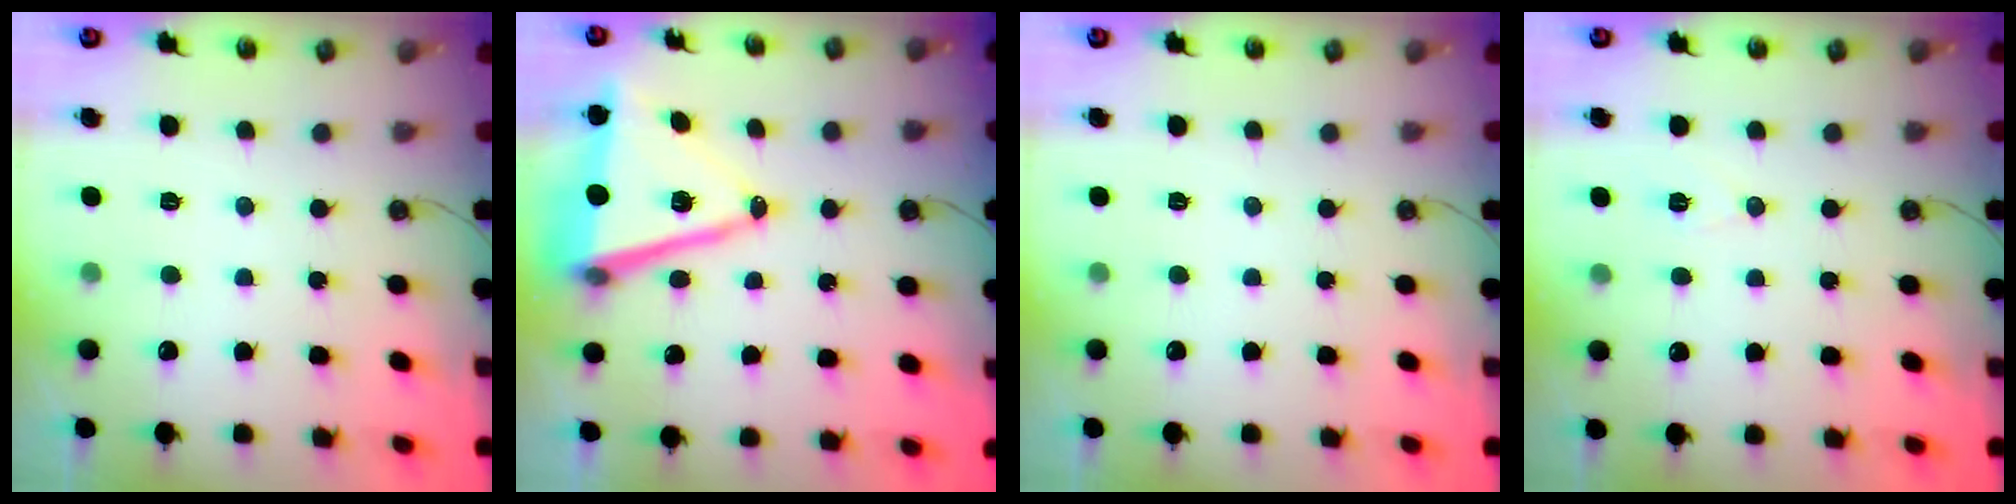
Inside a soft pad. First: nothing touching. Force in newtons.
{"total": 14.2, "press": 13.7, "slide": 3.9}
{"total": 0.0}
{"total": 6.3, "press": 4.5, "slide": 4.4}